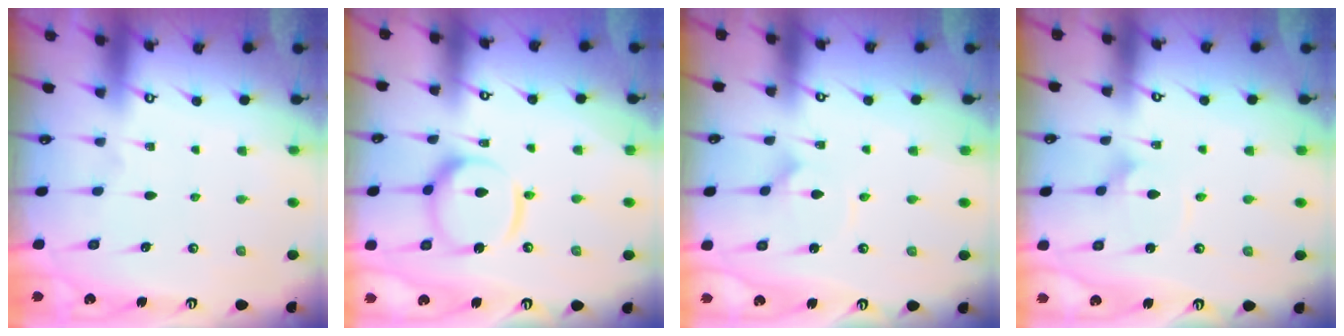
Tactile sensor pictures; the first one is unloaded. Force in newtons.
{"total": 15.0, "press": 14.9, "slide": 1.8}
{"total": 3.0, "press": 3.0, "slide": 0.2}
{"total": 2.0, "press": 2.0, "slide": 0.1}